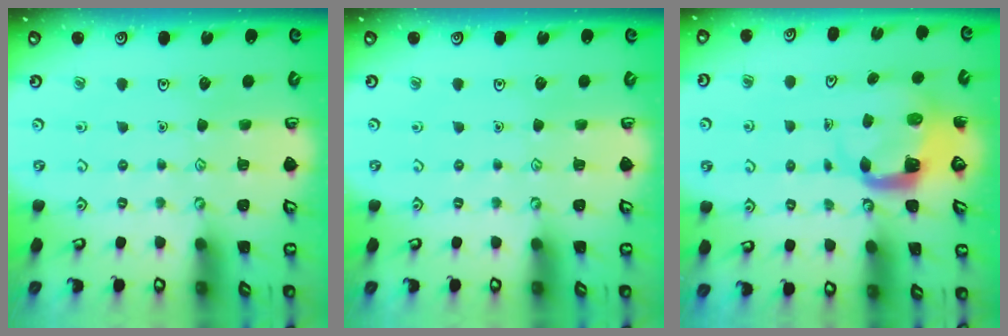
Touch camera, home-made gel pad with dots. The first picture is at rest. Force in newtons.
{"total": 0.0}
{"total": 4.0, "press": 4.0, "slide": 0.4}